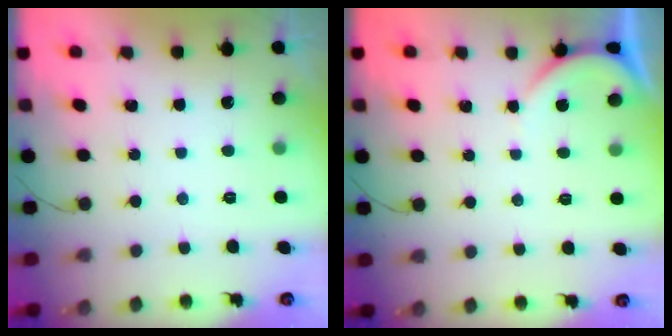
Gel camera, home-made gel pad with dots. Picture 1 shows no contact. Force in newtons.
{"total": 2.8, "press": 2.8, "slide": 0.5}